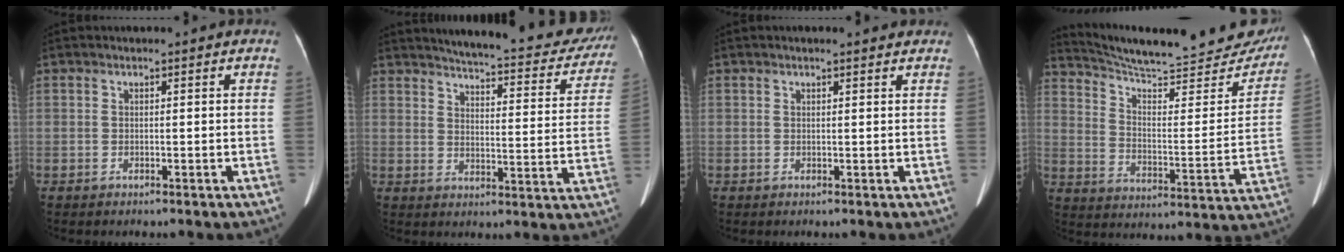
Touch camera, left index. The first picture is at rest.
{"total": 23.2, "force": [21.1, 4.5, 8.3], "torque": [-0.101, -0.055, 0.245]}
{"total": 2.3, "force": [2.0, 0.5, 1.0], "torque": [-0.016, 0.011, 0.022]}
{"total": 27.9, "force": [25.3, 4.3, 10.9], "torque": [-0.165, -0.065, 0.330]}